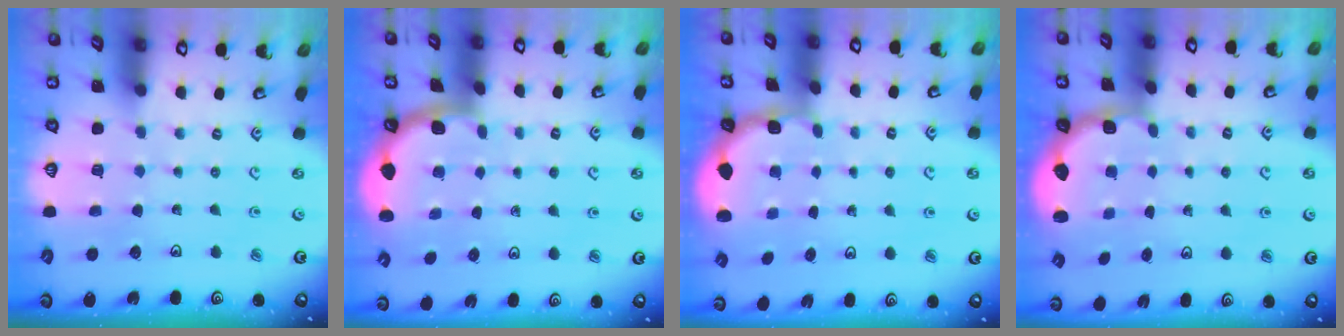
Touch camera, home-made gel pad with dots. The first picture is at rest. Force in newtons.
{"total": 1.7, "press": 1.6, "slide": 0.1}
{"total": 1.8, "press": 1.6, "slide": 0.7}
{"total": 2.9, "press": 2.0, "slide": 2.1}